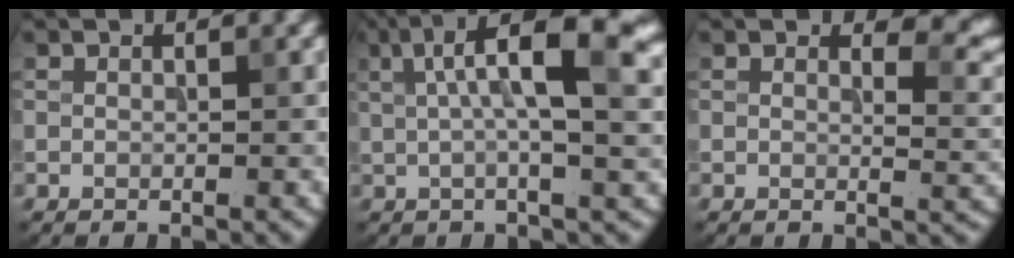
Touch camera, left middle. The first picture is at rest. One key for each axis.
{"total": 10.4, "fx": 3.0, "fy": 3.0, "fz": 9.4, "tx": -0.132, "ty": 0.015, "tz": 0.039}
{"total": 3.3, "fx": 1.9, "fy": 1.2, "fz": 2.3, "tx": -0.029, "ty": -0.005, "tz": 0.027}